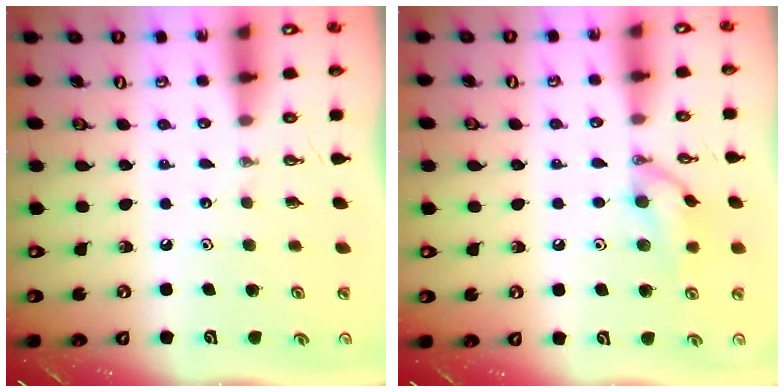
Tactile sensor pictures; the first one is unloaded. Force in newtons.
{"total": 10.9, "press": 10.8, "slide": 1.6}